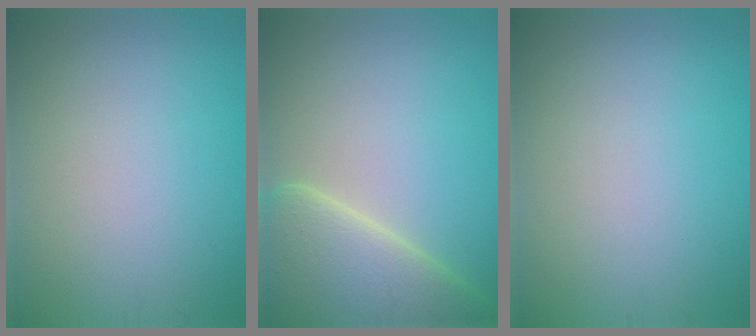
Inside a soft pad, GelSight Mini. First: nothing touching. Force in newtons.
{"total": 8.0, "press": 8.0, "slide": 0.7}
{"total": 0.0}